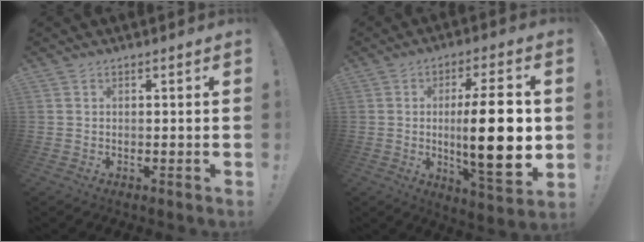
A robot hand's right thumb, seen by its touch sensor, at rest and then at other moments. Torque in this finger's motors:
{"motor_torque": [0.72, 1.37, 1.27, 0.77, 0.23]}